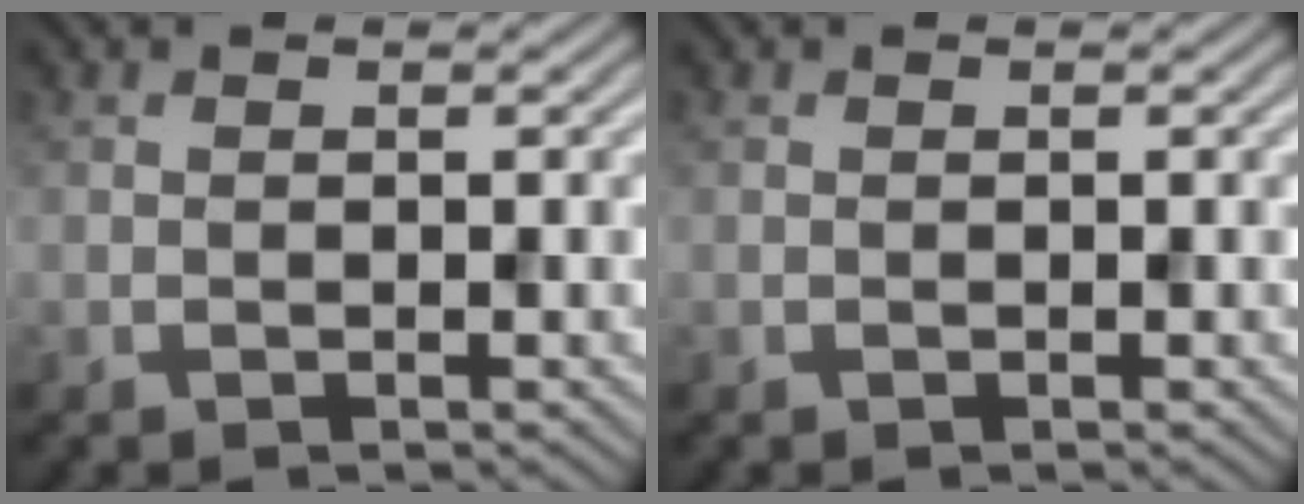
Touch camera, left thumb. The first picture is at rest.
{"total": 0.0}